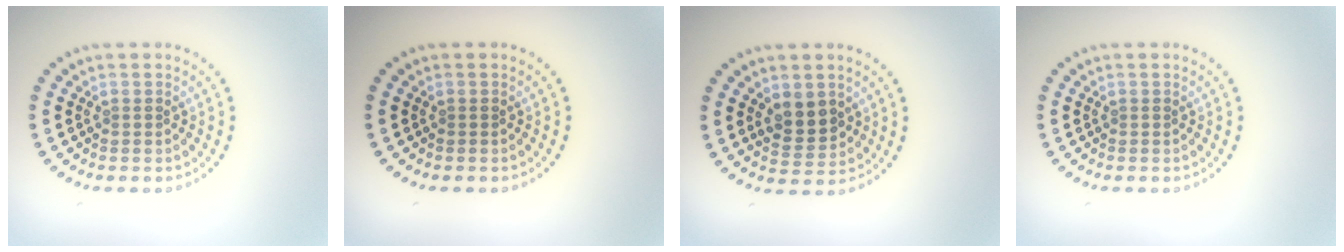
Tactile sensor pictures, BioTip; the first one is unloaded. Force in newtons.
{"total": 0.0}
{"total": 3.0, "press": 2.9, "slide": 0.8}
{"total": 0.0}